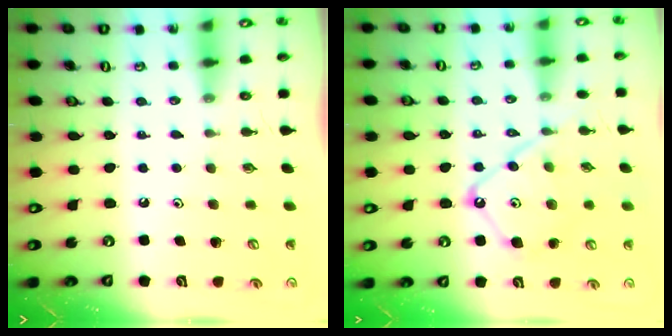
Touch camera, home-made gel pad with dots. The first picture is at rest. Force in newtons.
{"total": 11.9, "press": 11.8, "slide": 1.2}